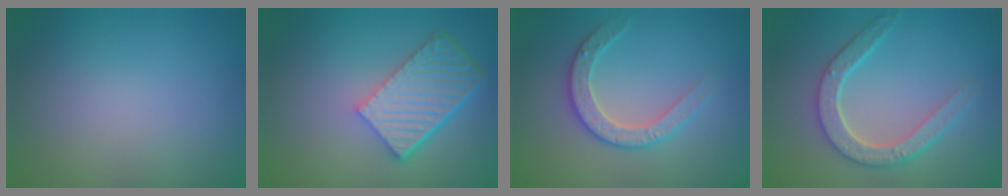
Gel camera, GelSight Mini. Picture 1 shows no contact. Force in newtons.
{"total": 6.7, "press": 4.8, "slide": 4.6}
{"total": 2.8, "press": 2.7, "slide": 0.6}
{"total": 4.7, "press": 3.7, "slide": 2.8}